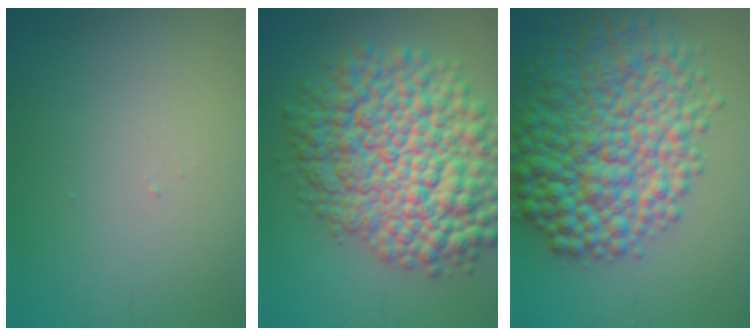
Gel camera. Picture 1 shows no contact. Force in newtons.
{"total": 12.7, "press": 12.7, "slide": 0.3}
{"total": 12.1, "press": 12.1, "slide": 0.1}